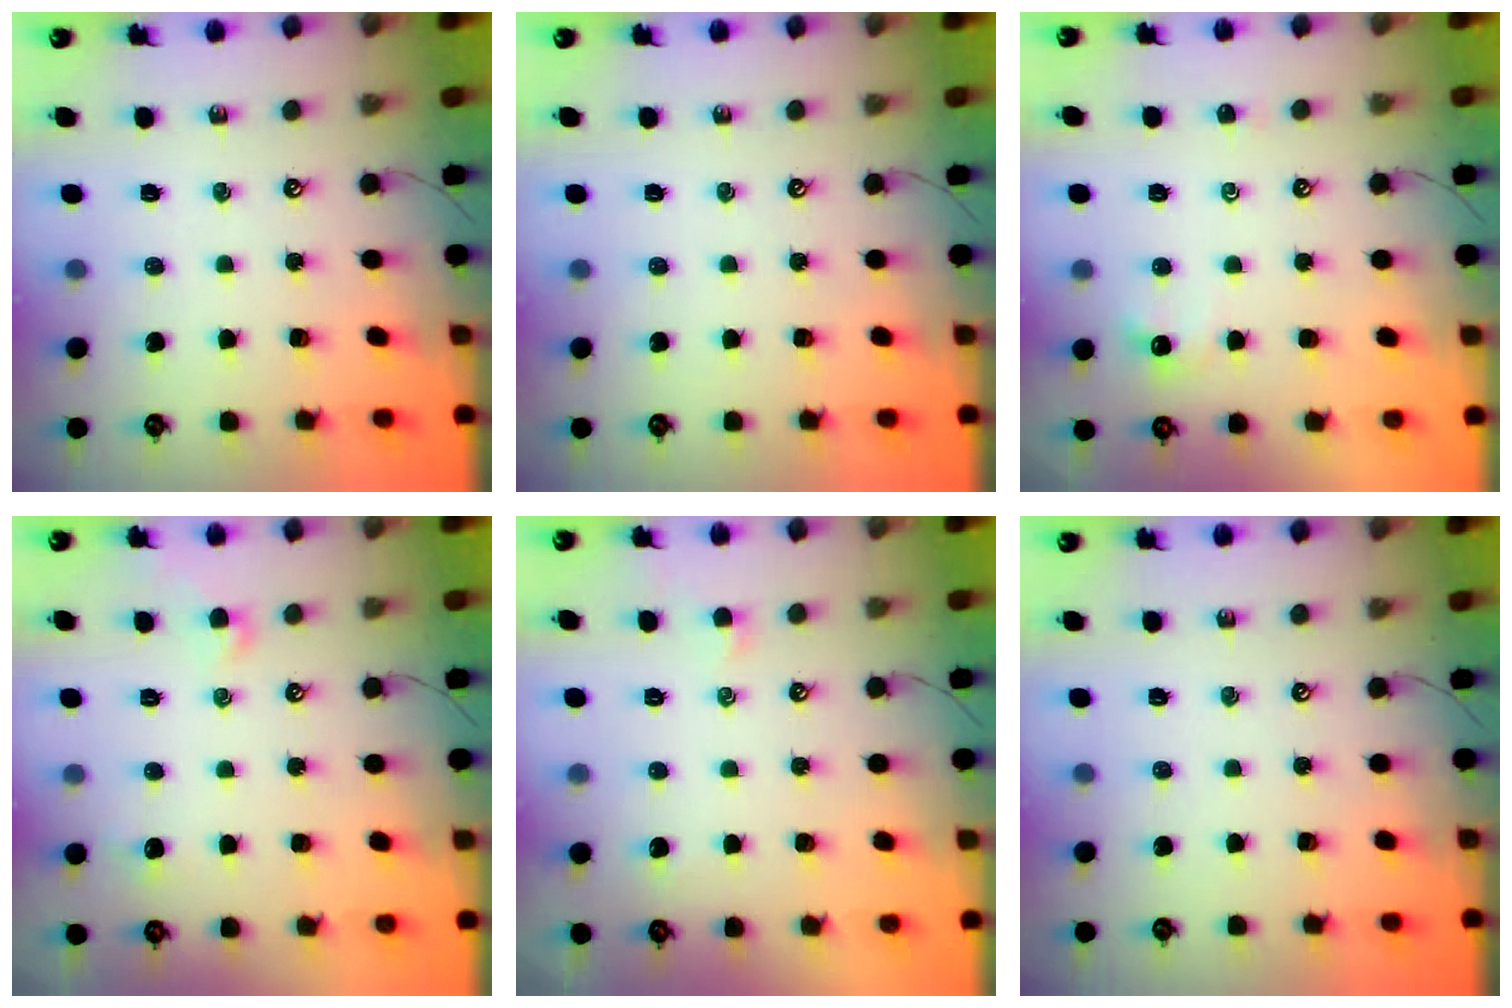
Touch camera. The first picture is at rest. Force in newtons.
{"total": 0.0}
{"total": 0.9, "press": 0.8, "slide": 0.4}
{"total": 1.1, "press": 0.9, "slide": 0.5}
{"total": 0.6, "press": 0.3, "slide": 0.5}
{"total": 0.0}